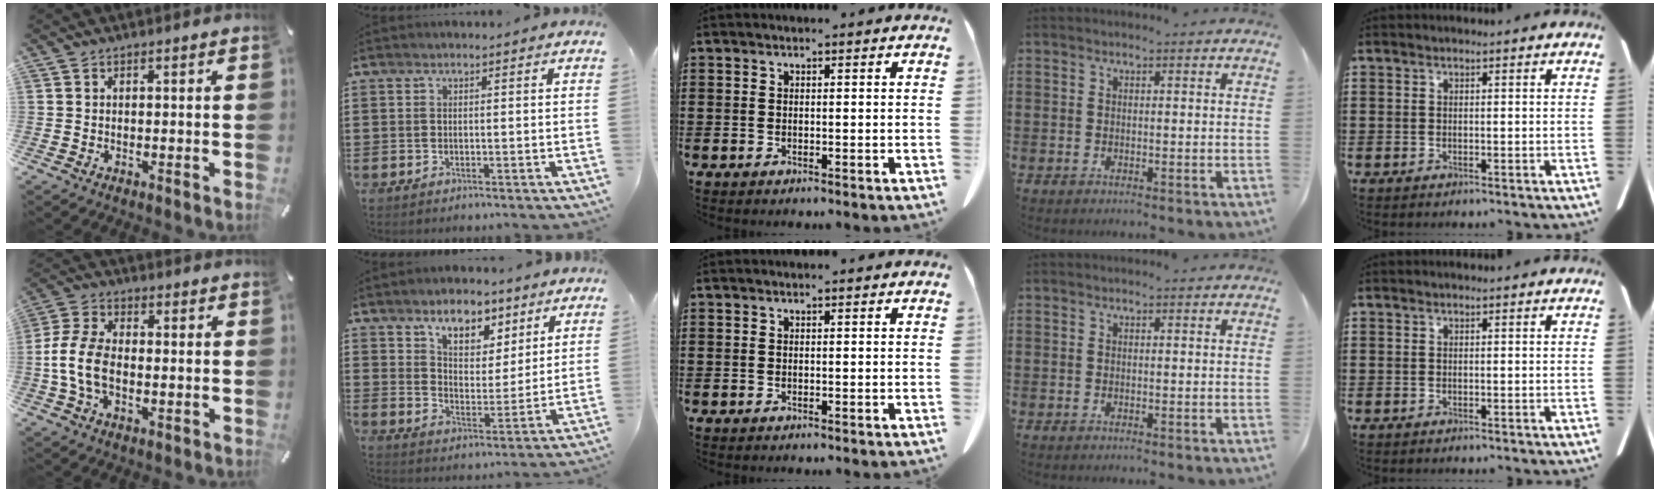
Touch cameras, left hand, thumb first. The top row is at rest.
{"thumb": {"total": 9.7, "force": [-1.6, 6.3, 7.2], "torque": [-0.161, 0.006, -0.028]}, "index": {"total": 7.0, "force": [5.4, 3.6, 2.5], "torque": [-0.054, -0.015, 0.093]}}